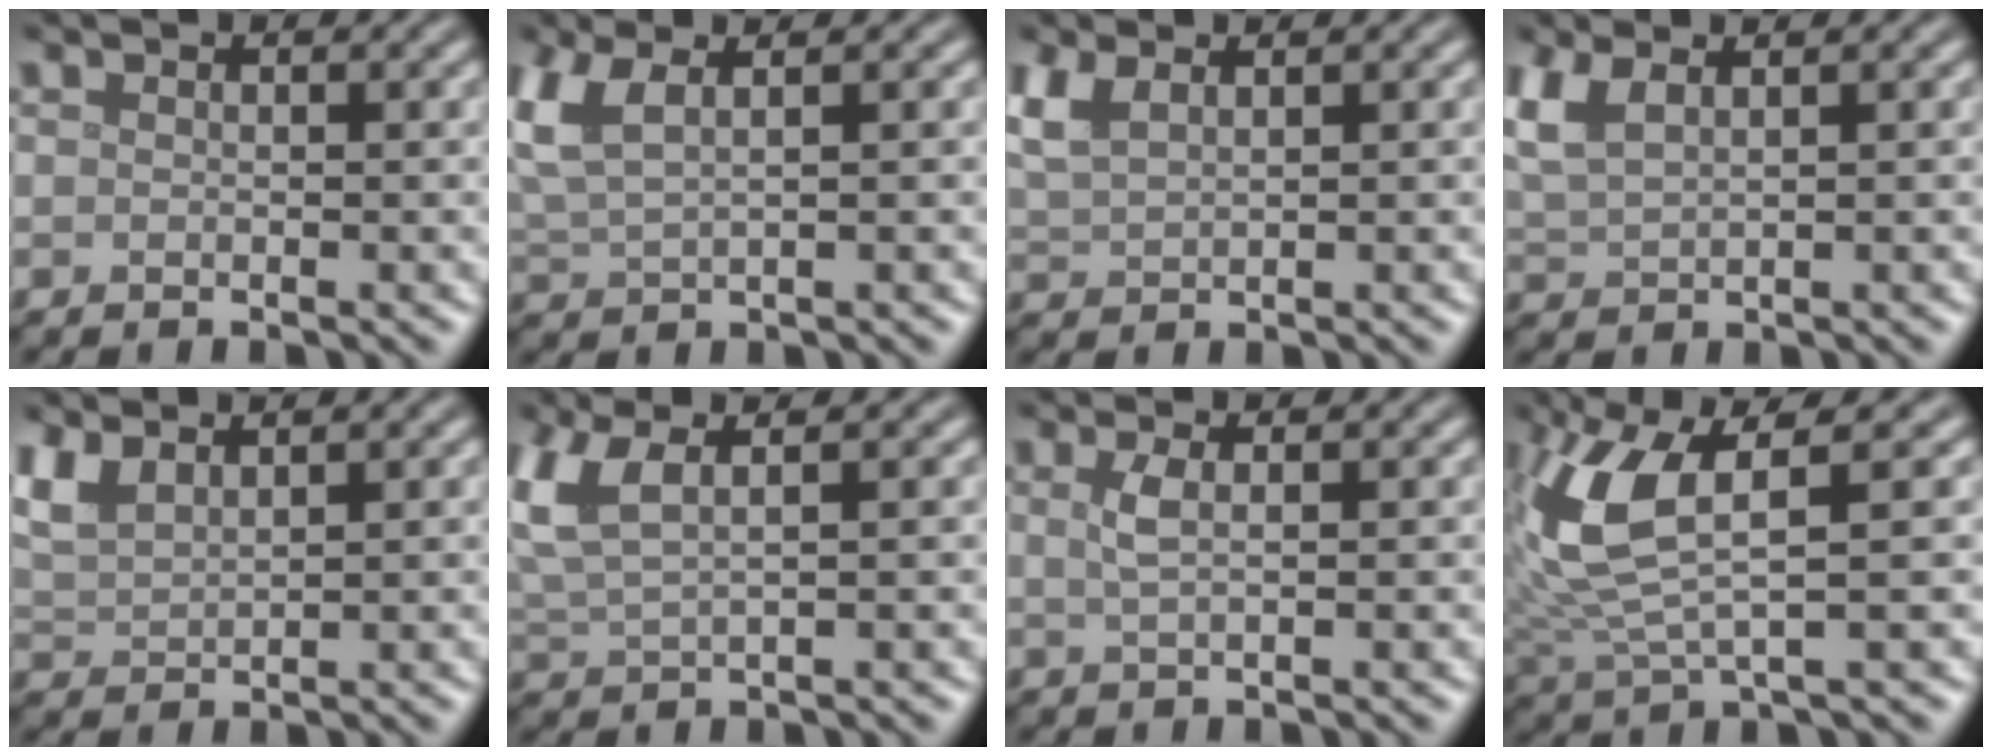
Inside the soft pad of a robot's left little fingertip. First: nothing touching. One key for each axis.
{"total": 3.9, "fx": 2.1, "fy": 1.4, "fz": 3.1, "tx": -0.081, "ty": 0.008, "tz": 0.046}
{"total": 2.9, "fx": 1.8, "fy": 1.2, "fz": 2.0, "tx": -0.055, "ty": 0.009, "tz": 0.041}
{"total": 3.2, "fx": 2.0, "fy": 1.1, "fz": 2.2, "tx": -0.060, "ty": 0.010, "tz": 0.044}
{"total": 3.0, "fx": 2.2, "fy": 1.2, "fz": 1.8, "tx": -0.049, "ty": 0.009, "tz": 0.048}
{"total": 4.3, "fx": 2.1, "fy": 1.4, "fz": 3.5, "tx": -0.090, "ty": 0.009, "tz": 0.046}
{"total": 1.8, "fx": 0.5, "fy": 0.6, "fz": 1.6, "tx": -0.030, "ty": 0.001, "tz": 0.008}
{"total": 7.5, "fx": 2.0, "fy": 2.4, "fz": 6.8, "tx": -0.166, "ty": 0.004, "tz": 0.041}